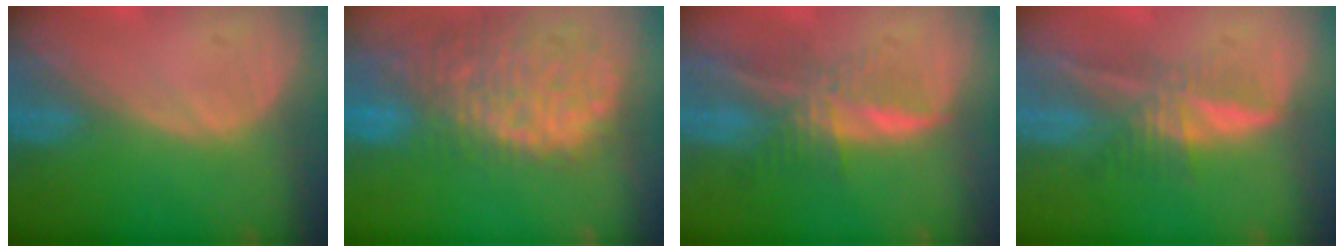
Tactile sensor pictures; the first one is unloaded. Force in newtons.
{"total": 13.8, "press": 11.2, "slide": 8.0}
{"total": 7.7, "press": 6.5, "slide": 4.1}
{"total": 6.1, "press": 5.4, "slide": 2.7}